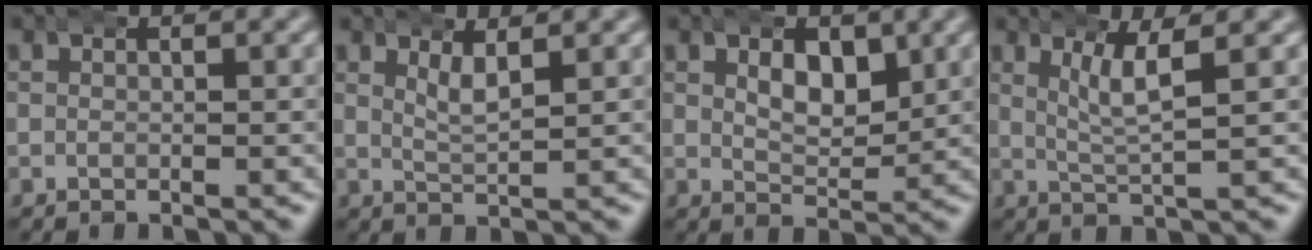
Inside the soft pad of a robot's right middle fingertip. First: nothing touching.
{"total": 2.3, "force": [1.6, 0.2, 1.6], "torque": [-0.033, -0.007, 0.034]}
{"total": 3.8, "force": [1.8, 2.2, 2.5], "torque": [-0.034, -0.008, 0.033]}
{"total": 3.3, "force": [1.7, -0.1, 2.8], "torque": [-0.052, -0.001, 0.033]}